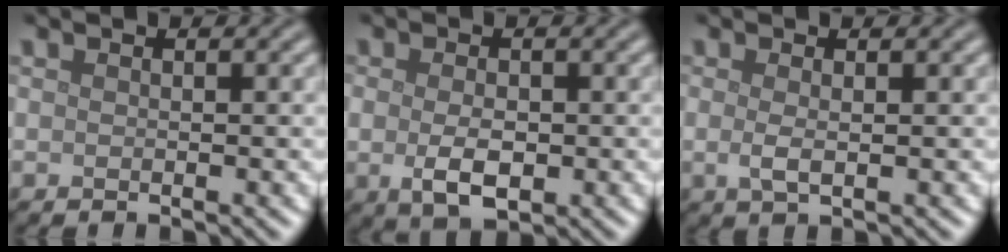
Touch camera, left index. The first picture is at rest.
{"total": 3.6, "force": [-0.6, 2.1, 2.9], "torque": [-0.058, -0.006, -0.007]}
{"total": 1.5, "force": [0.0, 0.4, 1.5], "torque": [-0.030, -0.001, 0.000]}